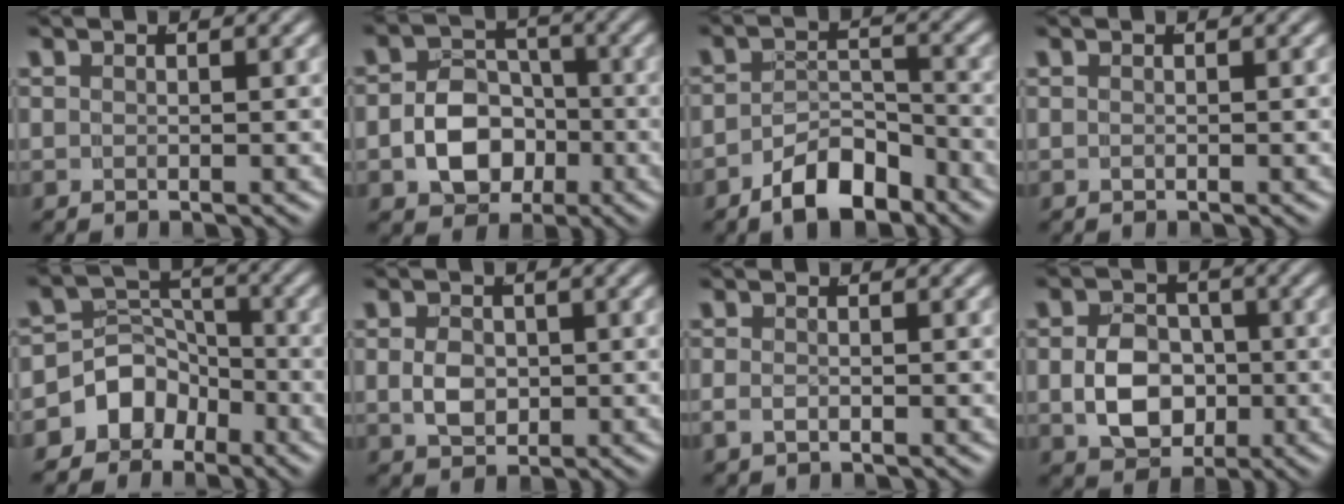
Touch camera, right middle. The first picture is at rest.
{"total": 6.5, "force": [-1.5, 5.5, 3.1], "torque": [-0.058, -0.012, -0.024]}
{"total": 4.9, "force": [-3.8, 2.0, 2.5], "torque": [-0.025, -0.001, -0.065]}
{"total": 0.0}
{"total": 8.9, "force": [-3.3, 7.5, 3.5], "torque": [-0.071, -0.019, -0.065]}
{"total": 2.2, "force": [-0.1, 1.5, 1.6], "torque": [-0.027, -0.007, 0.007]}
{"total": 1.0, "force": [-0.7, 0.4, 0.6], "torque": [-0.024, -0.003, -0.008]}
{"total": 5.6, "force": [-0.9, 4.3, 3.4], "torque": [-0.049, -0.011, -0.011]}